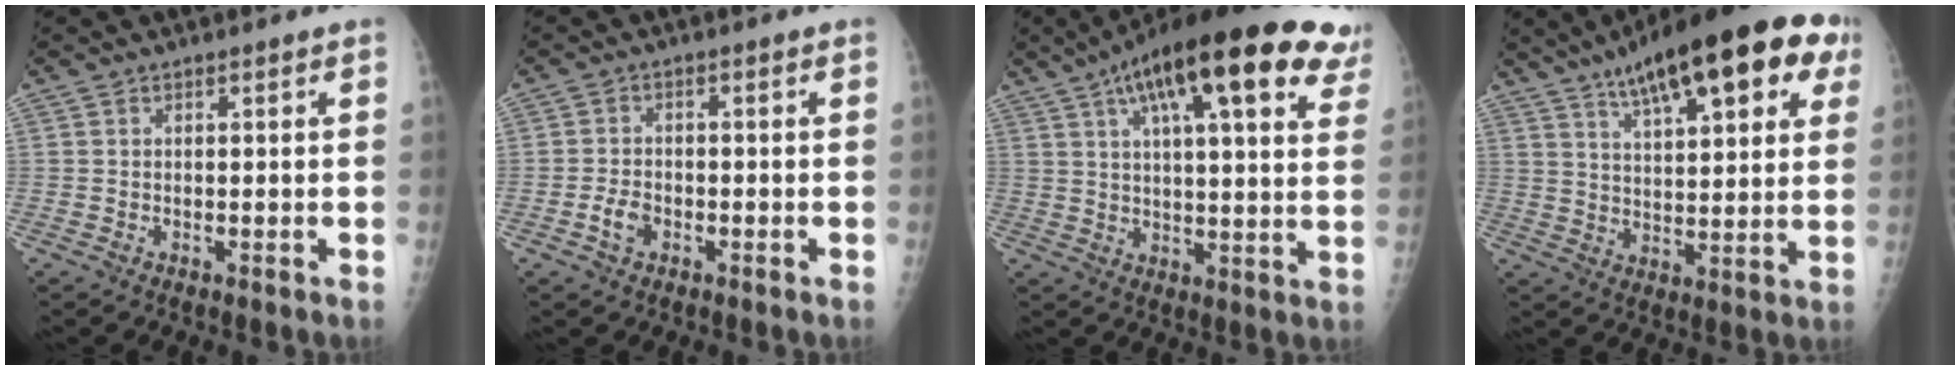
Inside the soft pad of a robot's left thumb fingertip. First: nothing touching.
{"total": 3.2, "force": [-1.3, 2.2, 1.9], "torque": [-0.032, 0.008, -0.026]}
{"total": 27.3, "force": [15.0, 7.8, 21.4], "torque": [-0.299, 0.005, 0.200]}
{"total": 21.9, "force": [11.6, 7.0, 17.2], "torque": [-0.230, -0.008, 0.168]}